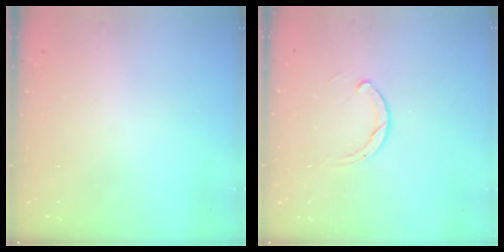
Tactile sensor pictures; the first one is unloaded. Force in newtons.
{"total": 2.5, "press": 2.5, "slide": 0.3}